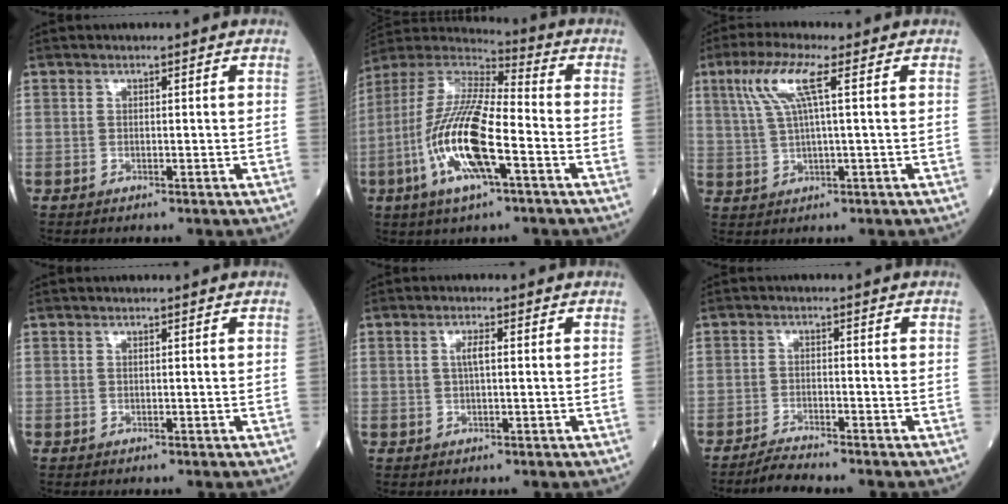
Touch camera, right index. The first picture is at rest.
{"total": 17.1, "force": [-5.4, 3.5, 15.9], "torque": [-0.332, -0.011, -0.106]}
{"total": 6.9, "force": [2.6, 0.3, 6.4], "torque": [-0.141, 0.016, 0.054]}
{"total": 0.0}
{"total": 2.1, "force": [0.3, 0.4, 2.0], "torque": [-0.041, 0.004, 0.005]}
{"total": 6.8, "force": [-6.5, -1.1, 1.6], "torque": [-0.035, -0.017, -0.123]}